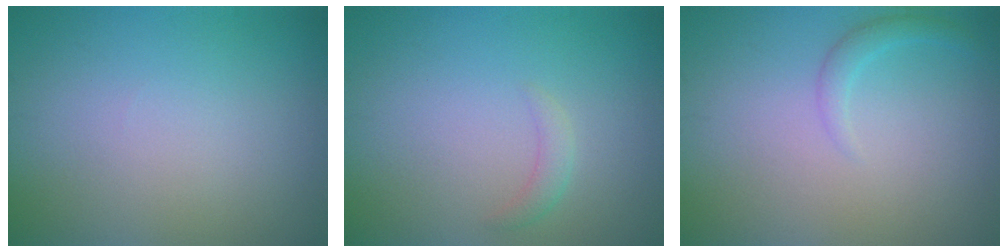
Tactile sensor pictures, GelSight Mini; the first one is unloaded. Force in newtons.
{"total": 1.1, "press": 1.1, "slide": 0.0}
{"total": 1.4, "press": 1.4, "slide": 0.1}